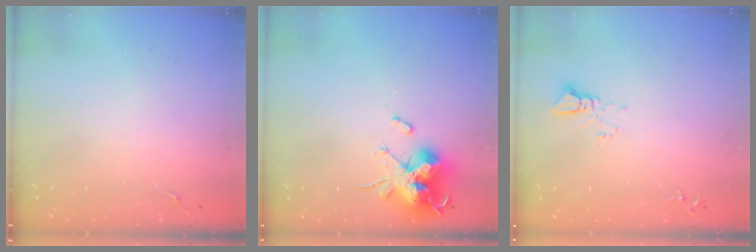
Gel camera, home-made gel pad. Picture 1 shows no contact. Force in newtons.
{"total": 16.7, "press": 16.7, "slide": 0.1}
{"total": 3.8, "press": 3.8, "slide": 0.3}